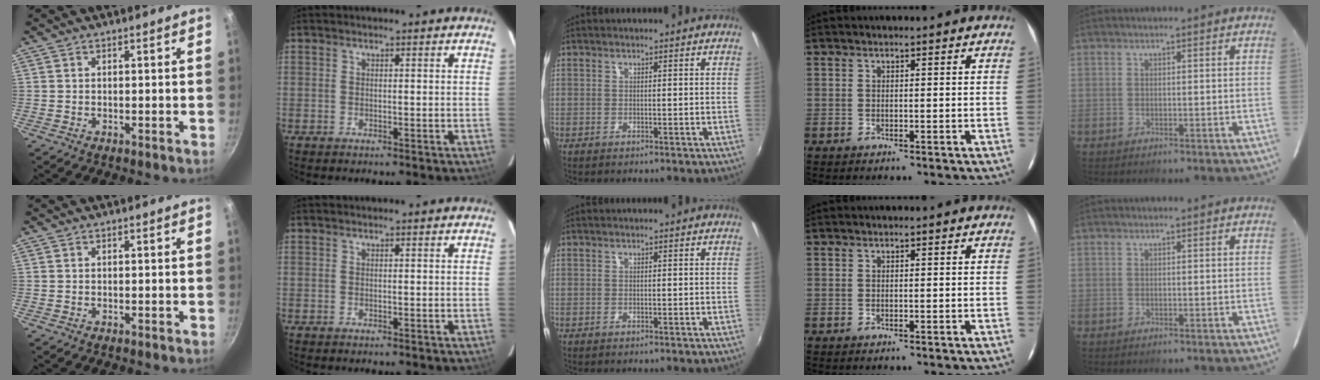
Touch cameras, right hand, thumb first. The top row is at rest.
{}